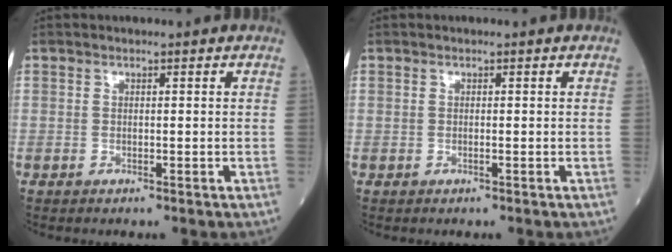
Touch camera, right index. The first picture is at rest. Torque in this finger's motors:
{"motor_torque": [0.02, -0.05, 0.10, 0.01]}